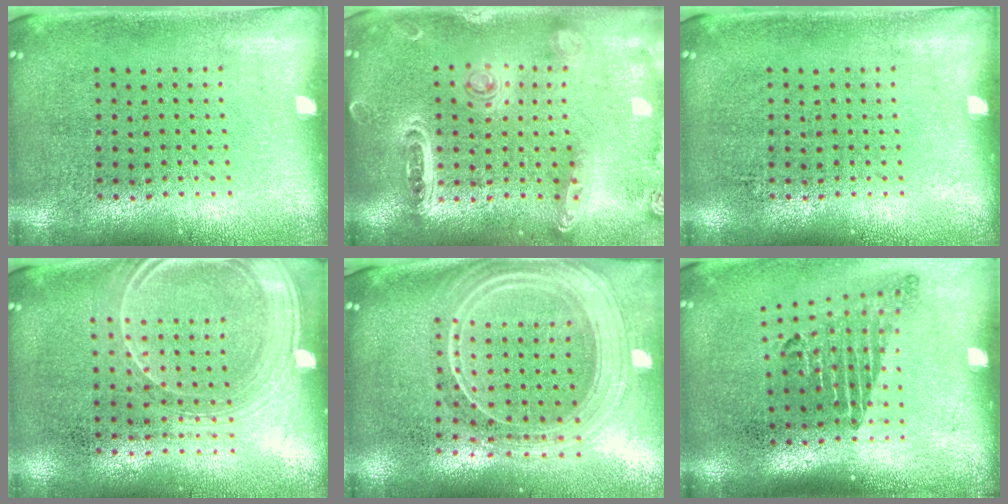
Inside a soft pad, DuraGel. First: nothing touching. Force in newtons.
{"total": 1.3, "press": 1.3, "slide": 0.1}
{"total": 0.0}
{"total": 1.7, "press": 1.5, "slide": 0.8}
{"total": 2.5, "press": 2.1, "slide": 1.3}
{"total": 1.8, "press": 1.2, "slide": 1.3}